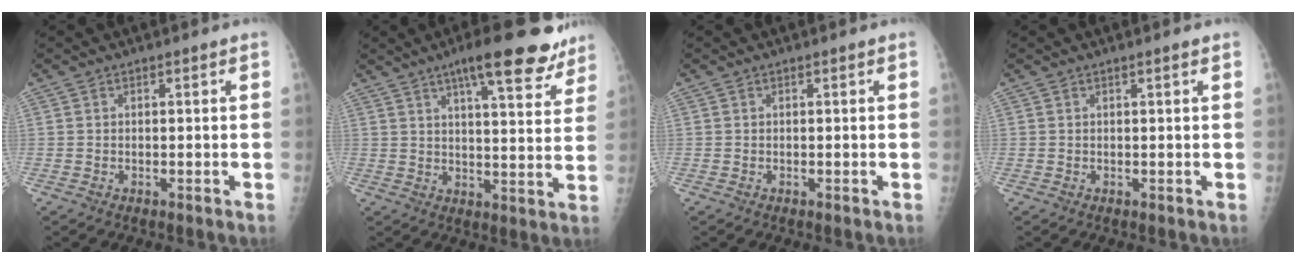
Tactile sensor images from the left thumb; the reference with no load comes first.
{"total": 14.9, "force": [10.1, 3.8, 10.2], "torque": [-0.111, -0.043, 0.135]}
{"total": 0.0}
{"total": 0.6, "force": [0.4, -0.1, 0.5], "torque": [-0.010, 0.000, 0.007]}